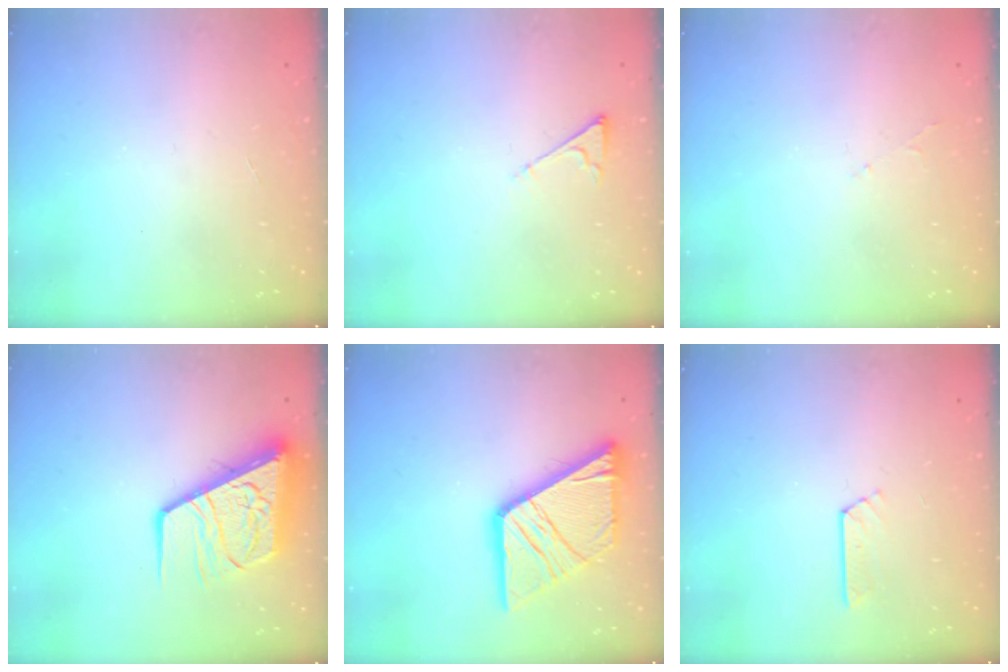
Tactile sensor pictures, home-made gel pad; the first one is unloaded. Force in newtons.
{"total": 3.3, "press": 3.2, "slide": 0.6}
{"total": 2.8, "press": 2.8, "slide": 0.5}
{"total": 14.1, "press": 14.1, "slide": 1.4}
{"total": 19.7, "press": 19.6, "slide": 2.3}
{"total": 3.3, "press": 3.3, "slide": 0.4}